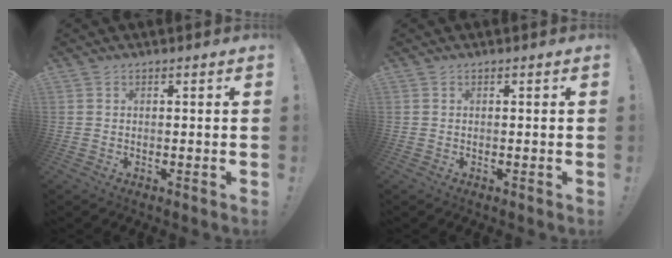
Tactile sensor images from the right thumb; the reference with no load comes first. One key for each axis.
{"total": 0.0}